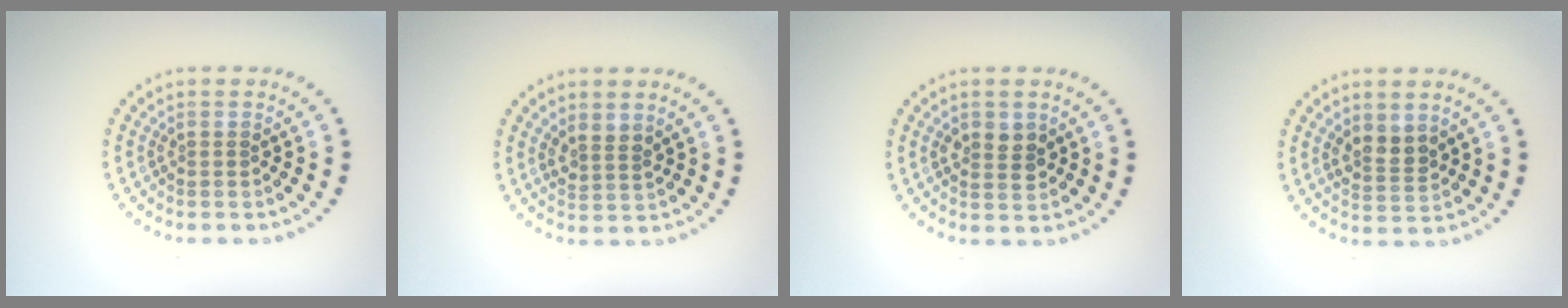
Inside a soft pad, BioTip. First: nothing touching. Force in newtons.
{"total": 1.7, "press": 1.3, "slide": 1.2}
{"total": 2.2, "press": 2.1, "slide": 0.2}
{"total": 2.5, "press": 2.3, "slide": 1.0}